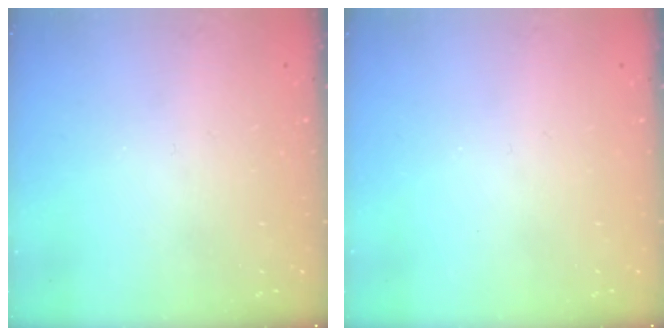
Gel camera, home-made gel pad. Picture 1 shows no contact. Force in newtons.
{"total": 0.0}